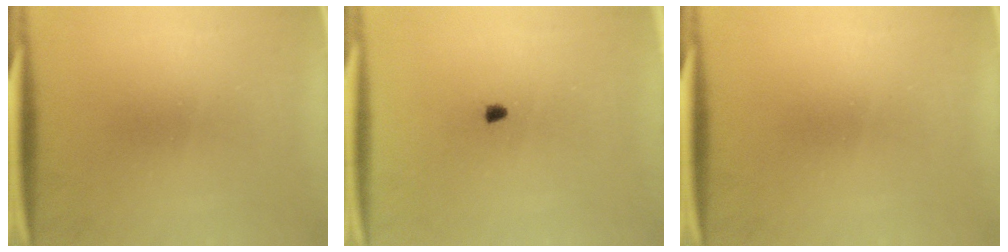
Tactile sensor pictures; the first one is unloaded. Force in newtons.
{"total": 1.0}
{"total": 0.0}